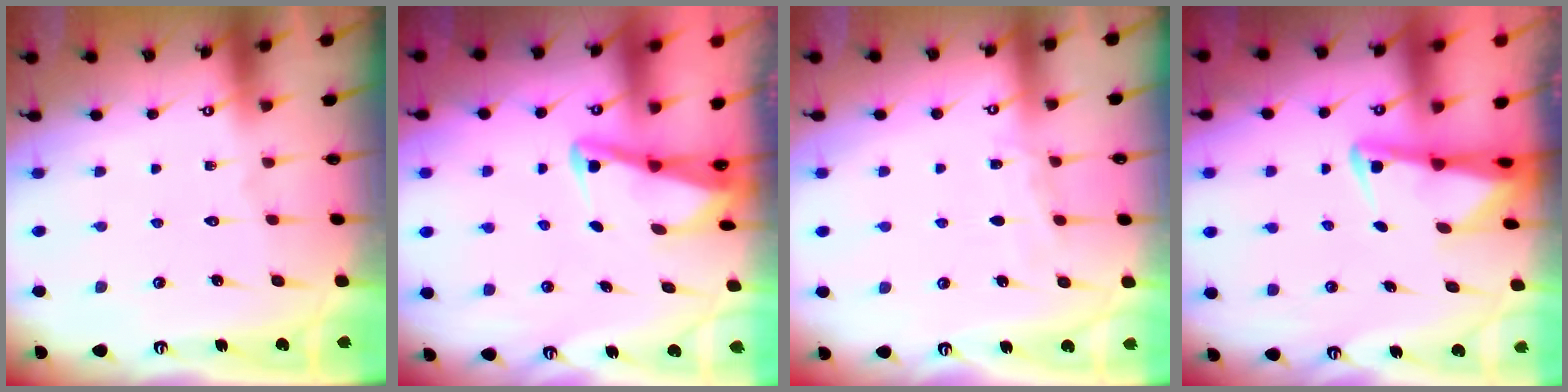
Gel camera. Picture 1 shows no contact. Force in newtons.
{"total": 3.2, "press": 3.2, "slide": 0.3}
{"total": 4.8, "press": 4.8, "slide": 0.5}
{"total": 2.7, "press": 2.6, "slide": 0.6}